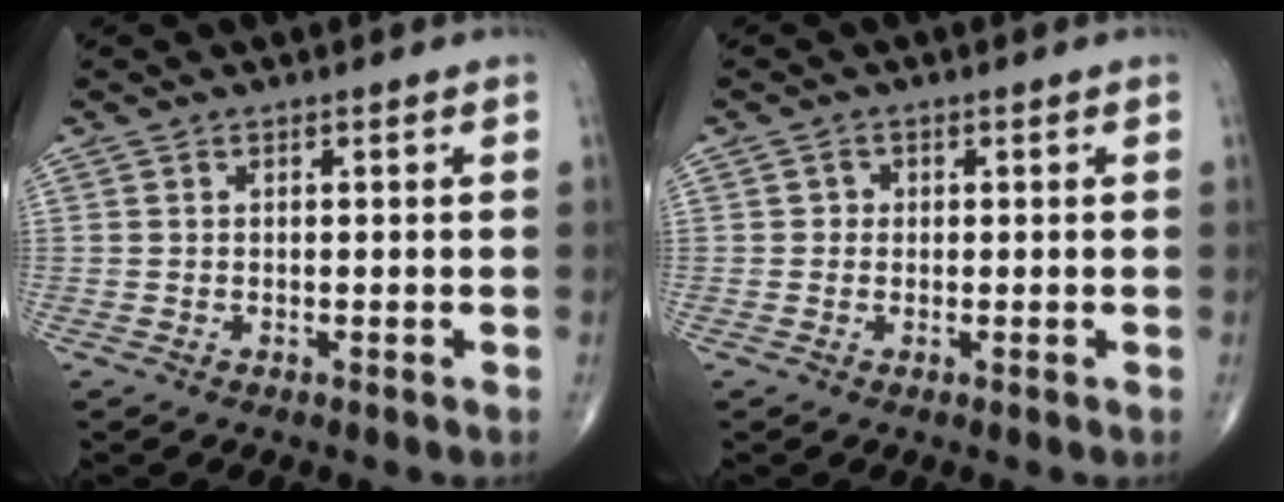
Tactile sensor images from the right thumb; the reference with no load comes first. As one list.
[{"total": 1.2, "force": [0.0, 1.2, 0.3], "torque": [0.002, 0.003, -0.002]}]